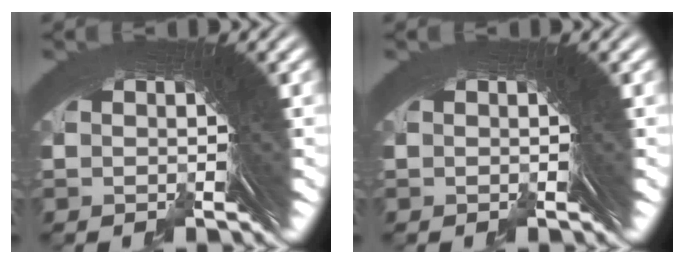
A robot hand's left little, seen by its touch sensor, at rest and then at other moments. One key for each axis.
{"total": 0.0}